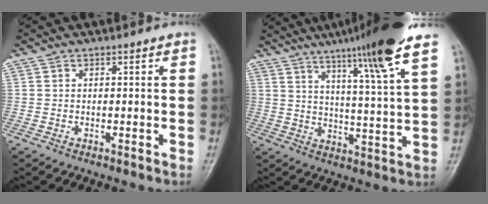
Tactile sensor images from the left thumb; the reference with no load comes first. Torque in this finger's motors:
{"motor_torque": [2.63, 0.76, 1.39, -1.37, 0.38]}